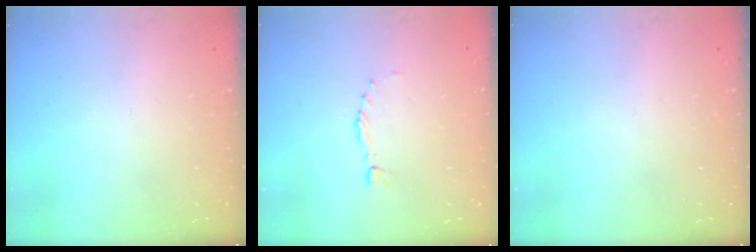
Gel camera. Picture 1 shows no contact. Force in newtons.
{"total": 0.0}
{"total": 0.0}